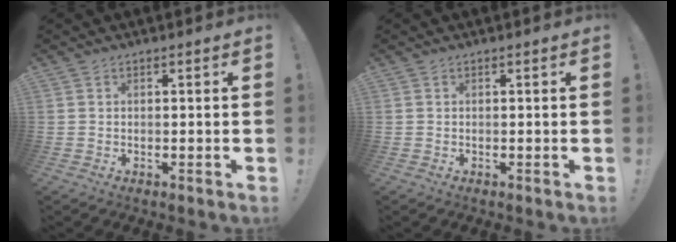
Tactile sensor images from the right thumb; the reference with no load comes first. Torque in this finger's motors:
{"motor_torque": [0.00, 0.00, 0.00, 0.00, 0.00]}